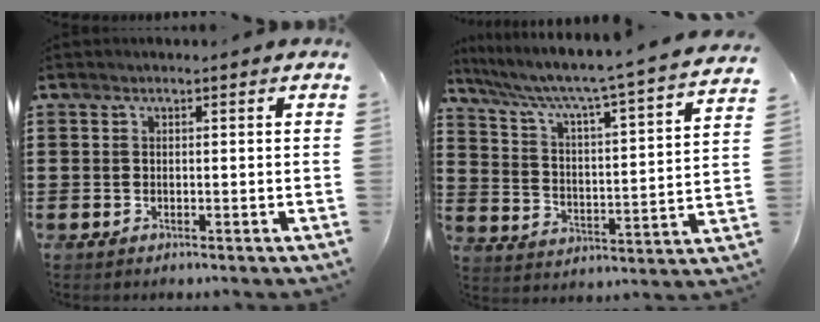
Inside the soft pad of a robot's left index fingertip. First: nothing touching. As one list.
[{"total": 4.9, "force": [4.1, -0.4, 2.5], "torque": [-0.071, -0.047, 0.056]}]